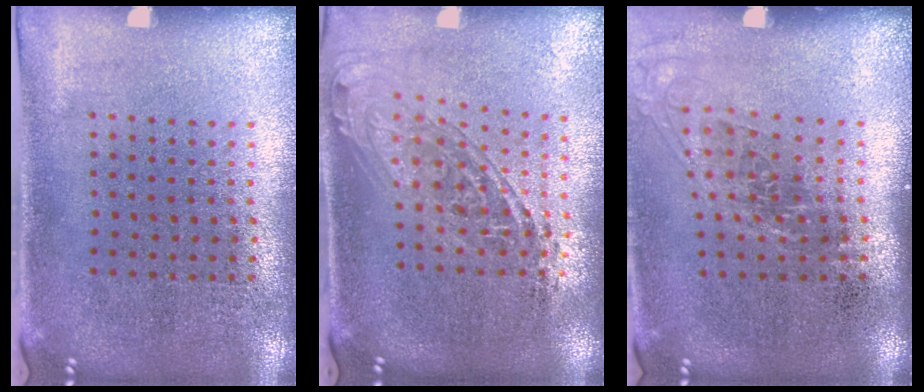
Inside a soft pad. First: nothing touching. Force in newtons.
{"total": 1.6, "press": 1.3, "slide": 1.0}
{"total": 1.2, "press": 1.0, "slide": 0.8}